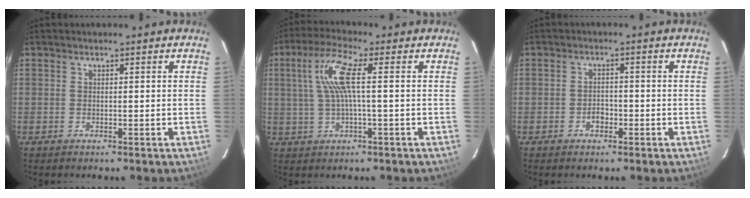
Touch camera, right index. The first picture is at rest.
{"total": 7.7, "force": [1.0, 0.7, 7.6], "torque": [-0.151, 0.008, 0.025]}
{"total": 2.3, "force": [-1.2, 1.7, 1.0], "torque": [-0.018, 0.004, -0.017]}